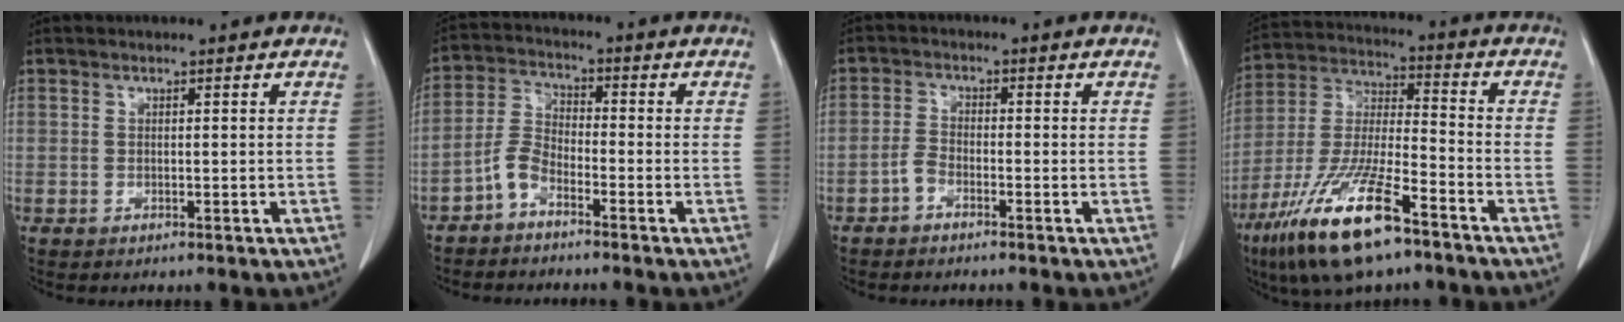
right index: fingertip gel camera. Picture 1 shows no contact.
{"total": 3.7, "force": [-2.8, 1.3, 2.0], "torque": [-0.047, 0.005, -0.061]}
{"total": 2.0, "force": [-1.5, 0.7, 1.1], "torque": [-0.026, 0.003, -0.033]}
{"total": 17.2, "force": [-10.7, 3.3, 13.1], "torque": [-0.286, -0.034, -0.198]}